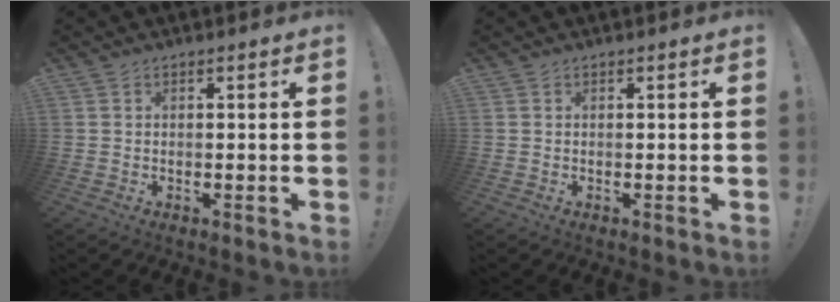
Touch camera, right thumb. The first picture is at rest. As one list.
[{"total": 0.0}]